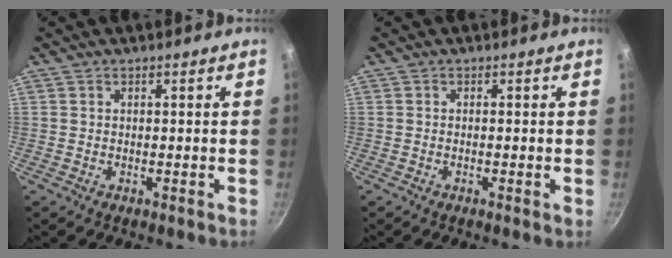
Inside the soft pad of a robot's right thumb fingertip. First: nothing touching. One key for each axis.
{"total": 0.7, "fx": -0.3, "fy": 0.0, "fz": 0.7, "tx": -0.012, "ty": -0.001, "tz": -0.007}